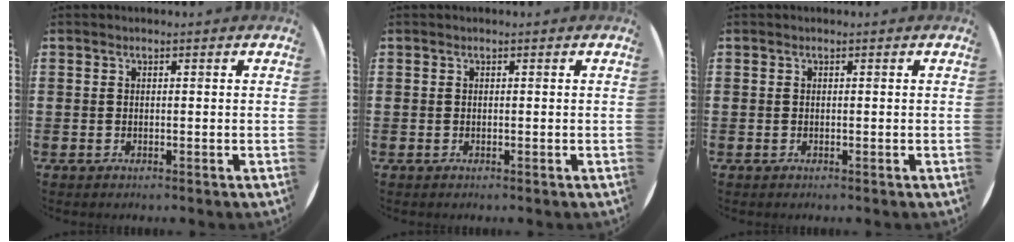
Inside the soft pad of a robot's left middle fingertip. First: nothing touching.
{"total": 0.0}
{"total": 0.0}